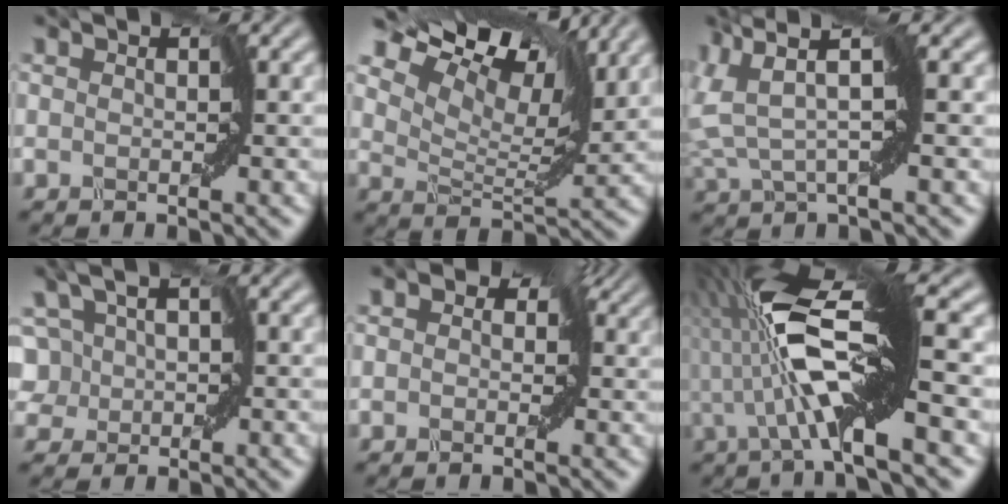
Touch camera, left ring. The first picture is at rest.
{"total": 9.2, "force": [7.6, 2.6, 4.5], "torque": [-0.095, 0.016, 0.124]}
{"total": 4.2, "force": [2.3, 0.4, 3.4], "torque": [-0.087, 0.000, 0.049]}
{"total": 4.6, "force": [-0.3, 4.3, 1.4], "torque": [-0.029, 0.021, -0.032]}
{"total": 3.5, "force": [0.7, 2.6, 2.2], "torque": [-0.023, 0.011, 0.006]}
{"total": 10.3, "force": [0.4, 1.8, 10.2], "torque": [-0.202, 0.015, 0.008]}